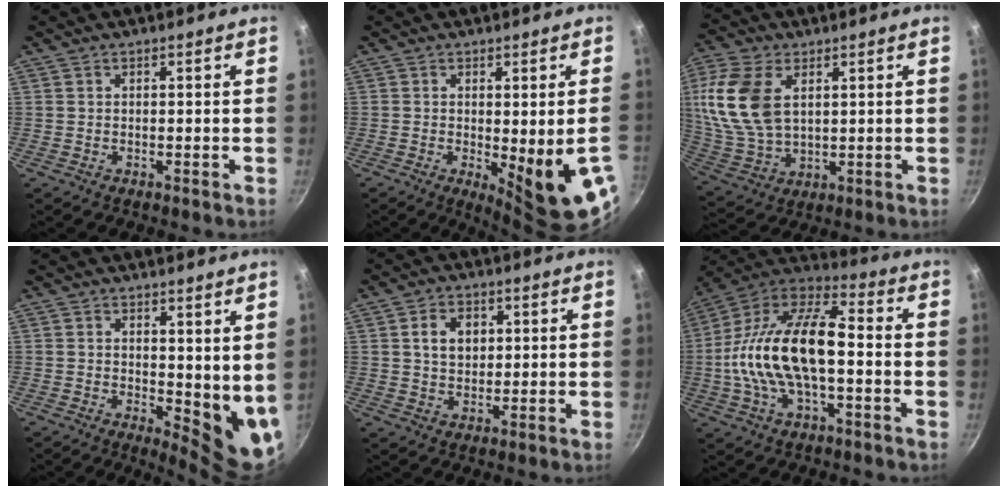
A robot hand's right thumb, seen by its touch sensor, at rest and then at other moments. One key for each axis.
{"total": 12.0, "fx": -2.4, "fy": 2.3, "fz": 11.5, "tx": -0.140, "ty": -0.022, "tz": -0.021}
{"total": 15.8, "fx": 4.4, "fy": 9.6, "fz": 11.8, "tx": -0.241, "ty": -0.016, "tz": 0.093}
{"total": 8.5, "fx": 2.4, "fy": 3.8, "fz": 7.2, "tx": -0.078, "ty": -0.029, "tz": 0.039}
{"total": 5.7, "fx": 1.4, "fy": 4.3, "fz": 3.5, "tx": -0.041, "ty": 0.000, "tz": 0.024}
{"total": 21.4, "fx": -1.7, "fy": 10.1, "fz": 18.8, "tx": -0.345, "ty": 0.042, "tz": -0.048}